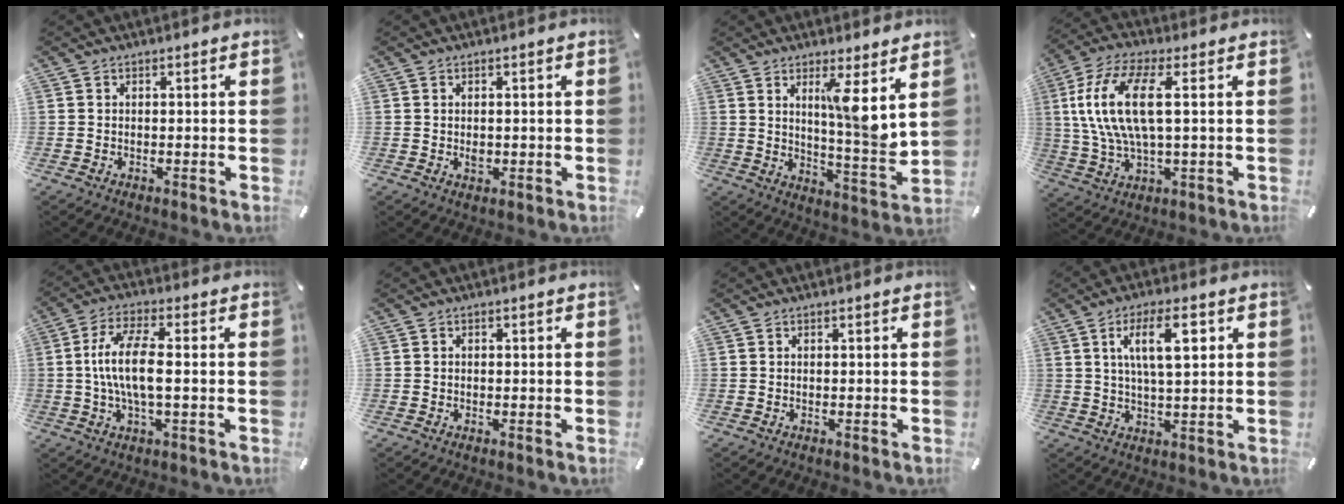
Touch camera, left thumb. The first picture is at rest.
{"total": 1.5, "force": [-0.1, 1.2, 0.9], "torque": [-0.019, 0.003, -0.003]}
{"total": 9.7, "force": [4.5, 0.8, 8.5], "torque": [-0.132, -0.042, 0.069]}
{"total": 14.2, "force": [2.7, 5.5, 12.9], "torque": [-0.282, -0.008, 0.042]}
{"total": 10.4, "force": [-0.1, 3.1, 9.9], "torque": [-0.199, -0.003, -0.006]}
{"total": 0.6, "force": [-0.3, 0.5, 0.1], "torque": [0.001, 0.003, -0.007]}
{"total": 0.0}
{"total": 10.5, "force": [3.5, 3.6, 9.2], "torque": [-0.162, -0.001, 0.054]}